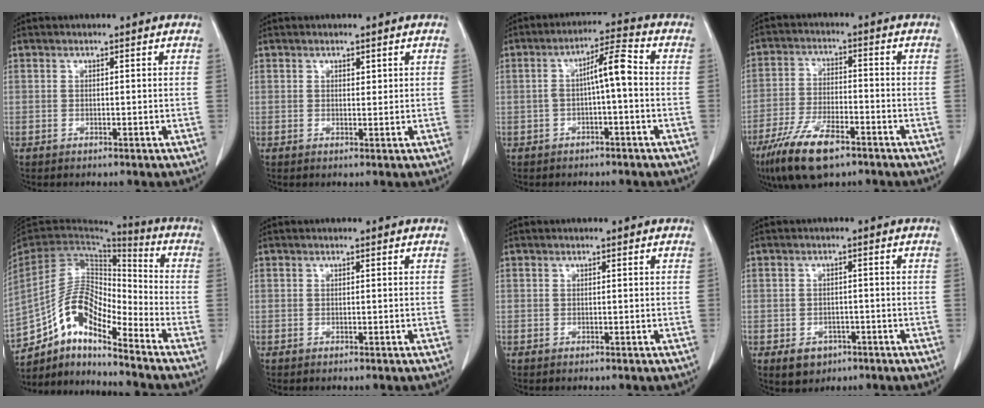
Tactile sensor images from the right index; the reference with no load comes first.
{"total": 0.8, "force": [0.5, 0.4, 0.4], "torque": [-0.003, -0.004, 0.008]}
{"total": 5.8, "force": [-0.5, 0.8, 5.8], "torque": [-0.096, 0.025, -0.008]}
{"total": 10.9, "force": [-7.0, 3.1, 7.7], "torque": [-0.152, -0.017, -0.124]}
{"total": 12.6, "force": [-9.0, 4.0, 7.8], "torque": [-0.152, 0.040, -0.165]}
{"total": 0.0}
{"total": 0.0}
{"total": 3.7, "force": [-1.8, 3.0, 1.3], "torque": [-0.014, 0.006, -0.016]}